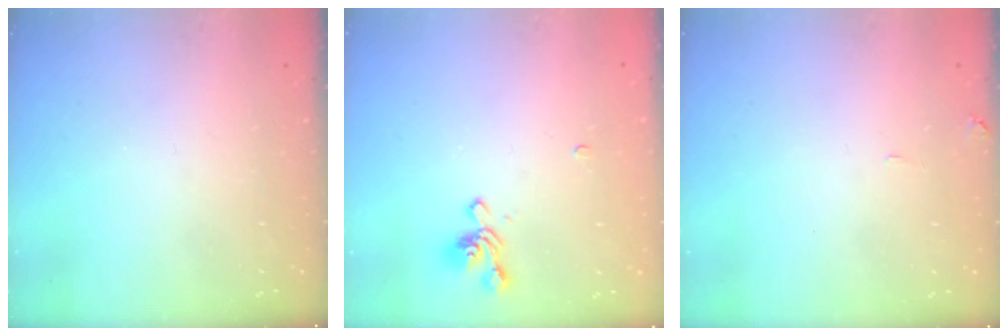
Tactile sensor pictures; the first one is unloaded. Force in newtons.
{"total": 1.5, "press": 1.1, "slide": 1.0}
{"total": 2.6, "press": 2.5, "slide": 0.5}